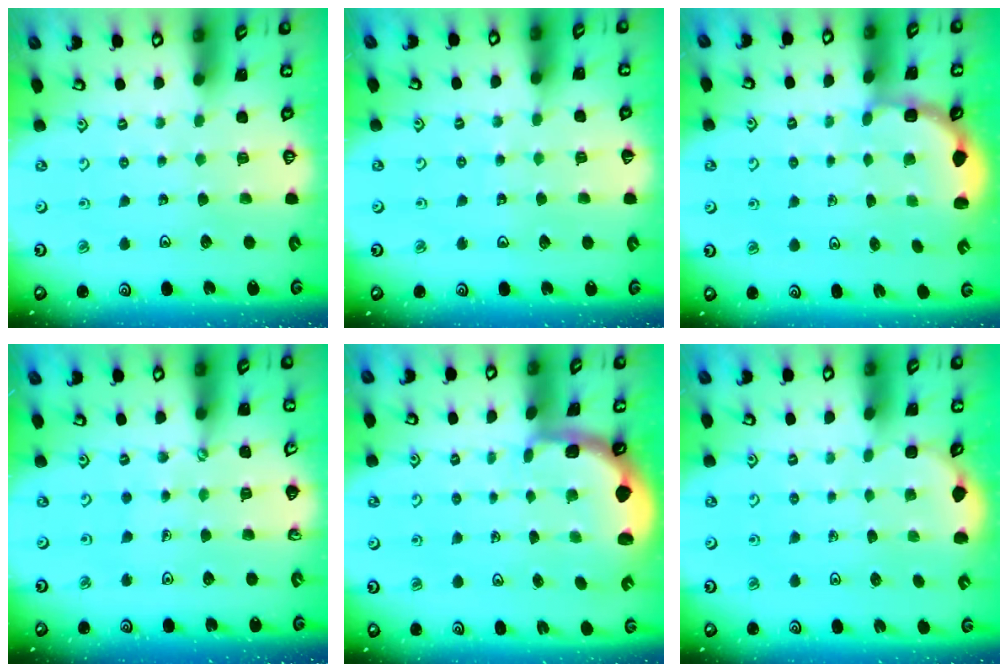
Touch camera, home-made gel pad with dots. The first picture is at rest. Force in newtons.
{"total": 4.2, "press": 4.1, "slide": 0.4}
{"total": 2.9, "press": 2.3, "slide": 1.8}
{"total": 1.1, "press": 1.1, "slide": 0.1}
{"total": 2.0, "press": 1.8, "slide": 0.9}
{"total": 2.2, "press": 1.7, "slide": 1.3}